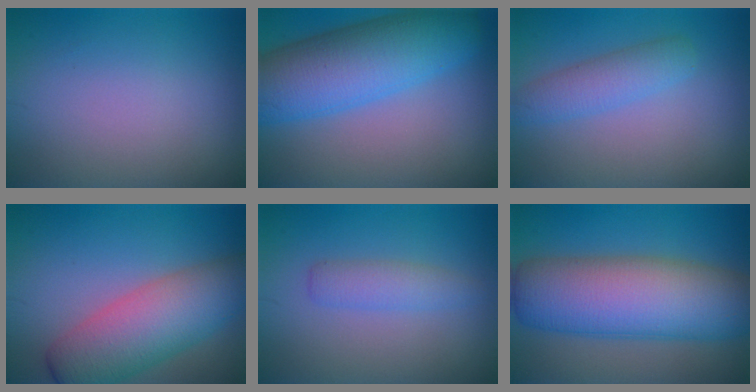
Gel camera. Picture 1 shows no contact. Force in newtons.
{"total": 9.9, "press": 9.9, "slide": 0.3}
{"total": 3.0, "press": 3.0, "slide": 0.1}
{"total": 7.6, "press": 7.6, "slide": 0.3}
{"total": 2.1, "press": 2.1, "slide": 0.1}
{"total": 11.7, "press": 11.7, "slide": 0.4}